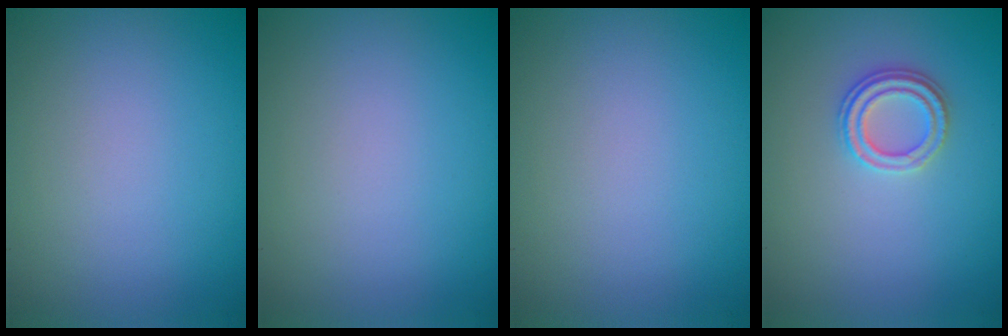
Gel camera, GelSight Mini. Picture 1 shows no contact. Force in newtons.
{"total": 0.0}
{"total": 0.0}
{"total": 2.3, "press": 2.2, "slide": 0.8}